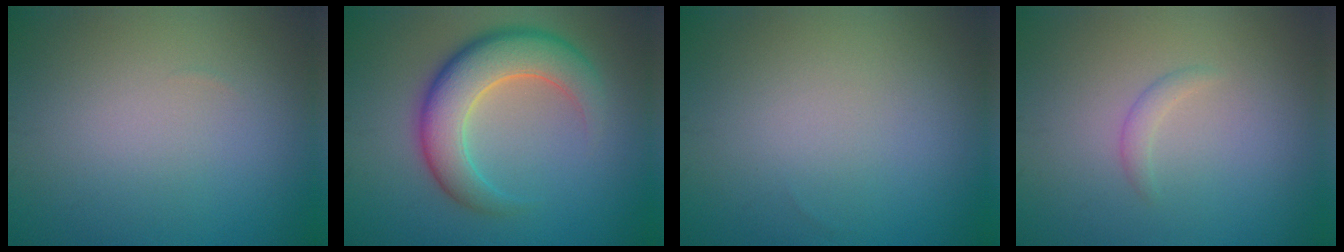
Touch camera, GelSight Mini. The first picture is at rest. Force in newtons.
{"total": 7.3, "press": 7.2, "slide": 0.6}
{"total": 0.0}
{"total": 1.0, "press": 1.0, "slide": 0.0}